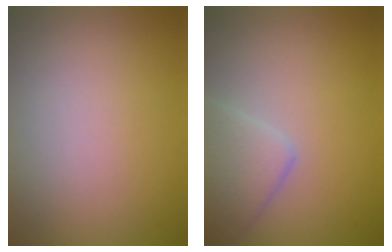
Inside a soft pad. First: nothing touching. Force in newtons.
{"total": 3.1, "press": 3.1, "slide": 0.1}